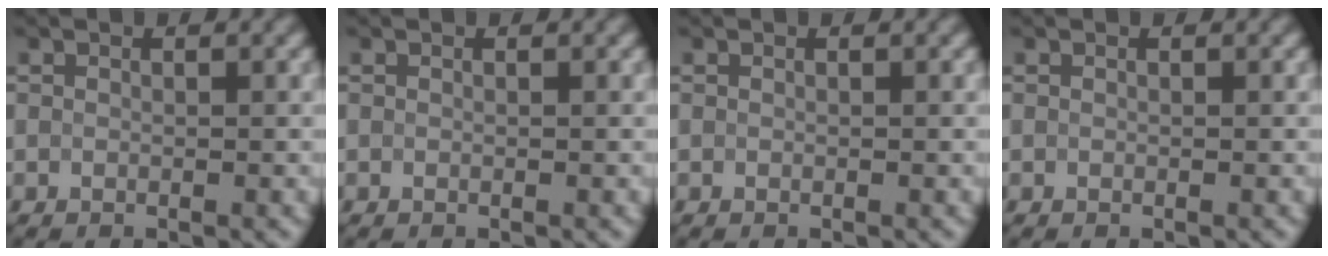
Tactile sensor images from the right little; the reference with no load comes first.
{"total": 0.0}
{"total": 0.0}
{"total": 0.0}